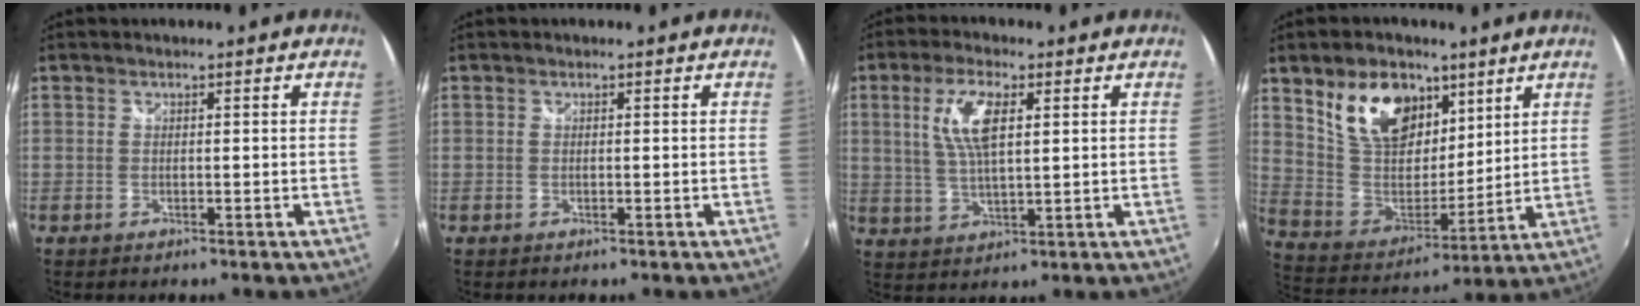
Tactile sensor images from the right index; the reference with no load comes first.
{"total": 0.0}
{"total": 8.4, "force": [2.6, 2.7, 7.5], "torque": [-0.151, 0.005, 0.054]}
{"total": 16.9, "force": [9.2, 10.2, 9.9], "torque": [-0.197, 0.015, 0.181]}